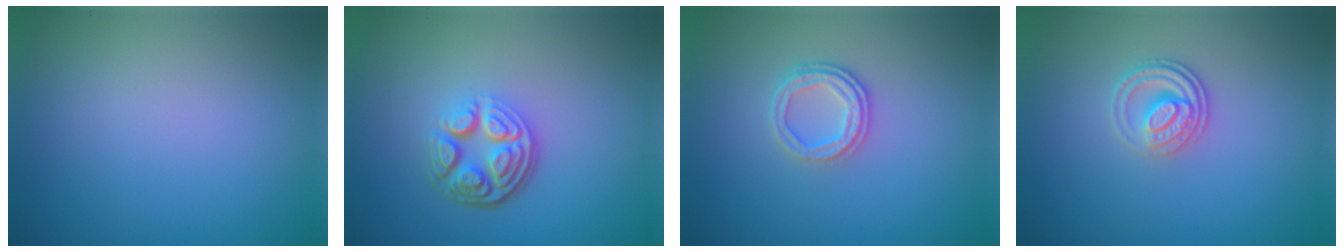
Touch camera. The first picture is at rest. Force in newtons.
{"total": 5.0, "press": 3.5, "slide": 3.5}
{"total": 2.6, "press": 2.3, "slide": 1.1}
{"total": 2.8, "press": 2.5, "slide": 1.4}